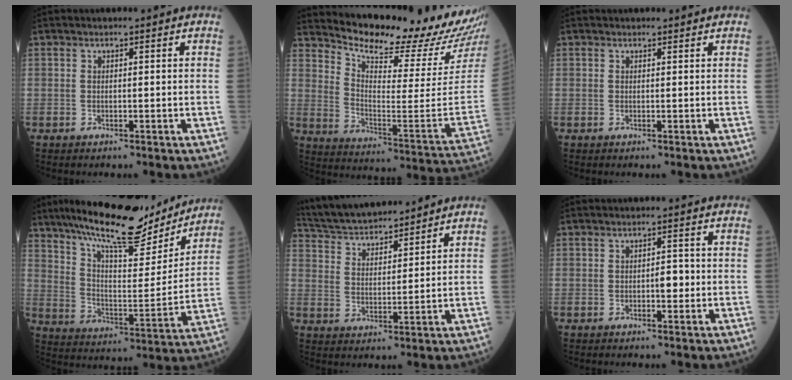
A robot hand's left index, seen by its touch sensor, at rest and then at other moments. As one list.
[{"total": 23.1, "force": [21.4, 1.2, 8.4], "torque": [-0.147, -0.114, 0.288]}, {"total": 0.7, "force": [0.7, 0.2, 0.1], "torque": [-0.008, 0.001, 0.007]}, {"total": 21.0, "force": [17.5, 4.5, 10.6], "torque": [-0.180, -0.001, 0.273]}, {"total": 13.7, "force": [12.8, 2.2, 4.5], "torque": [-0.090, 0.026, 0.228]}, {"total": 2.2, "force": [-0.7, 0.9, 1.9], "torque": [-0.025, 0.000, -0.011]}]